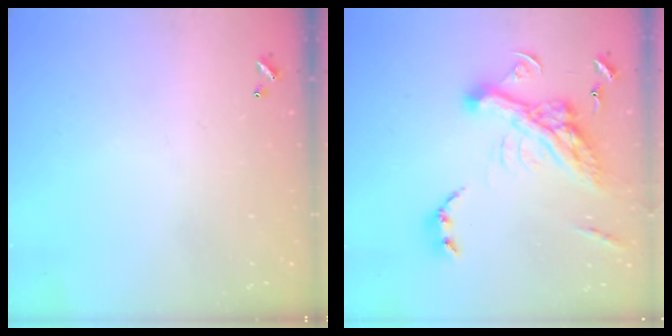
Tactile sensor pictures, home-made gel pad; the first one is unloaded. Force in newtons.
{"total": 15.5, "press": 15.3, "slide": 2.6}